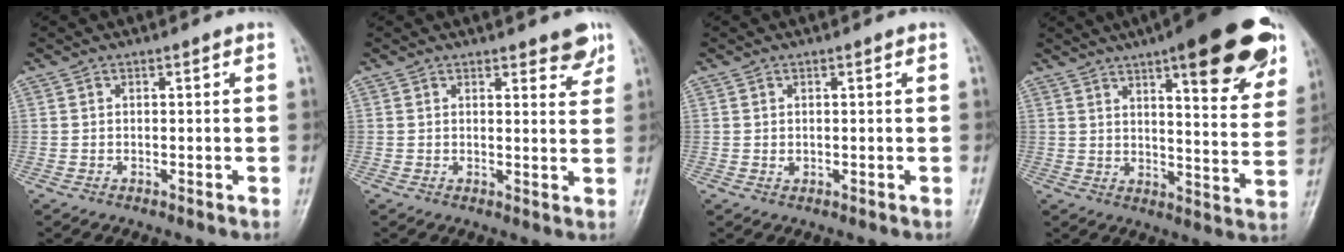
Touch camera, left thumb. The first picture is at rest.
{"total": 4.1, "force": [3.1, 1.4, 2.3], "torque": [-0.007, -0.020, 0.037]}
{"total": 0.8, "force": [0.3, 0.5, 0.5], "torque": [-0.007, -0.002, 0.006]}
{"total": 22.6, "force": [12.8, 6.1, 17.6], "torque": [-0.204, -0.042, 0.170]}